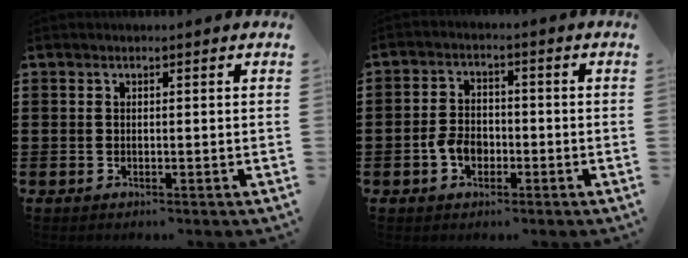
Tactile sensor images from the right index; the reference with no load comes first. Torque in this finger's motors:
{"motor_torque": [1.06, 1.08, 0.32, 0.09]}